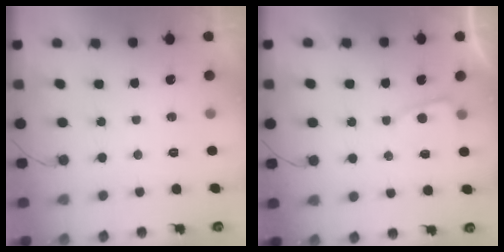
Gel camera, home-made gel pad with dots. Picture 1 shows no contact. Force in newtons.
{"total": 2.6, "press": 2.6, "slide": 0.2}